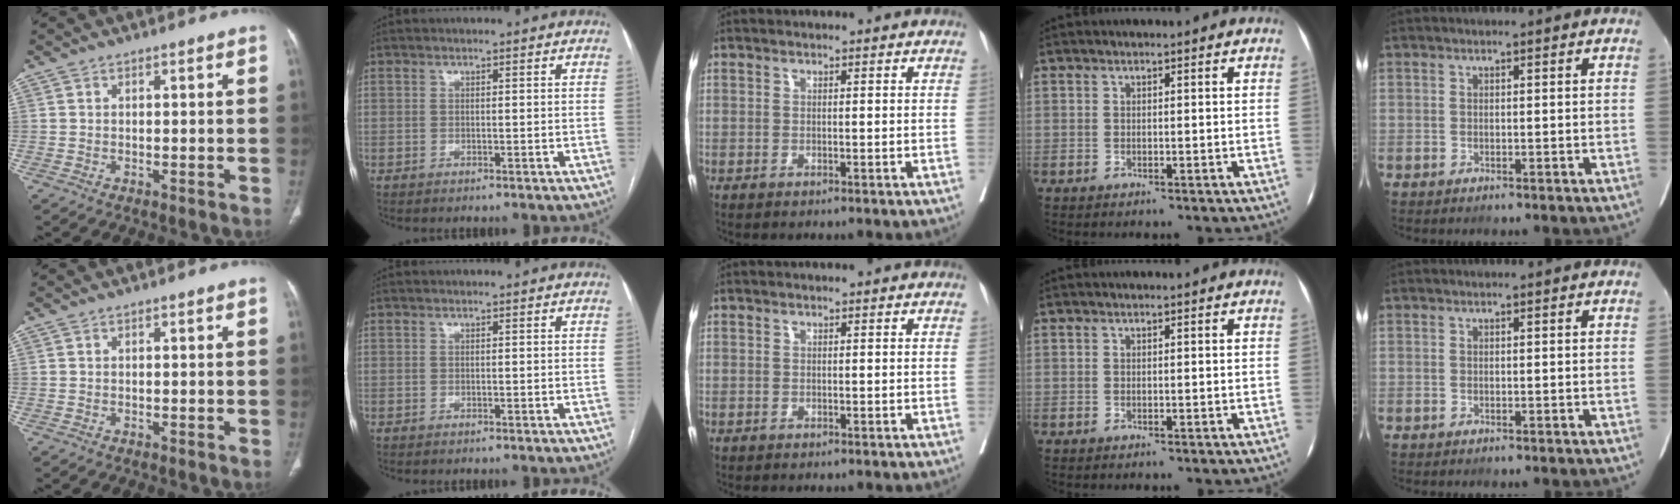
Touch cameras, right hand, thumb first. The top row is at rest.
{}